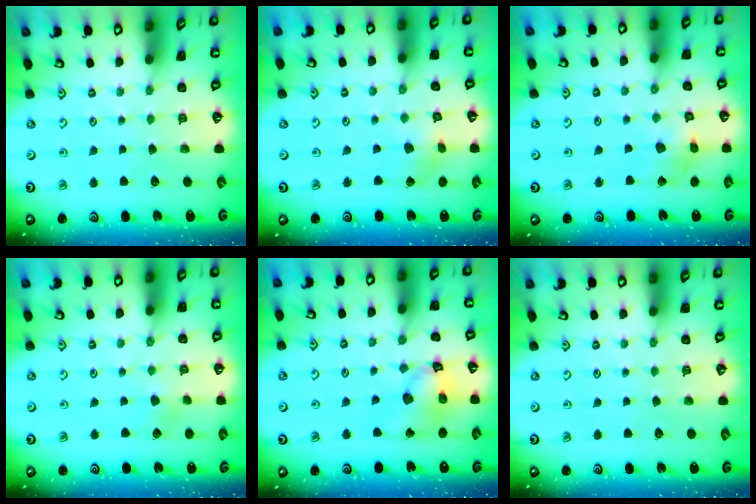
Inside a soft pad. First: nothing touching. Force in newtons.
{"total": 2.2, "press": 2.2, "slide": 0.4}
{"total": 6.0, "press": 6.0, "slide": 0.7}
{"total": 2.1, "press": 2.1, "slide": 0.3}
{"total": 14.1, "press": 14.0, "slide": 1.6}
{"total": 0.0}